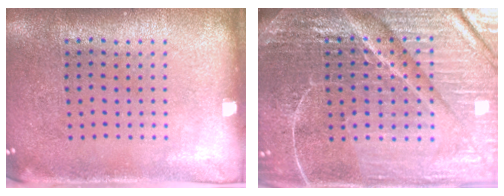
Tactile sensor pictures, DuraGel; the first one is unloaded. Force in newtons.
{"total": 6.8, "press": 6.0, "slide": 3.1}